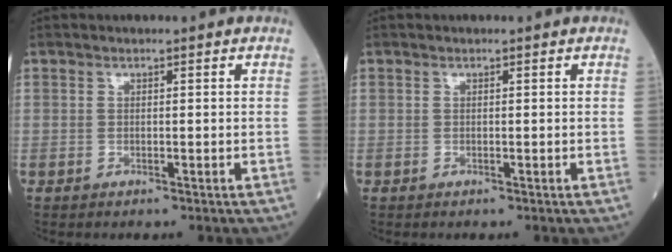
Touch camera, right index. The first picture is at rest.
{"total": 0.0}